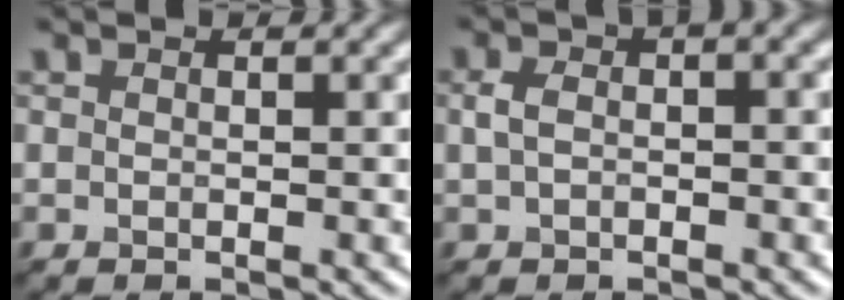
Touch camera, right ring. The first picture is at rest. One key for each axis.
{"total": 1.3, "fx": -0.3, "fy": 0.2, "fz": 1.2, "tx": -0.041, "ty": 0.010, "tz": 0.016}